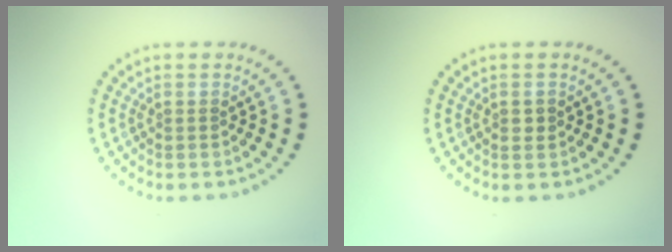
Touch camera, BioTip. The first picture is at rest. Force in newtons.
{"total": 1.0, "press": 1.0, "slide": 0.1}